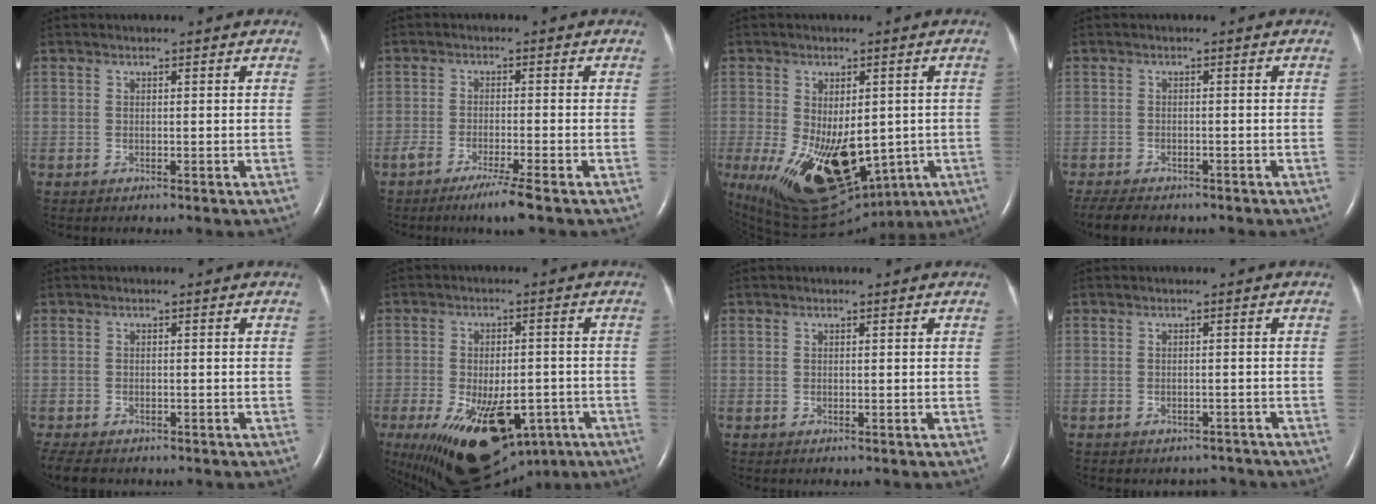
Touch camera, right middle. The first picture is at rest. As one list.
[{"total": 4.8, "force": [-3.3, -0.4, 3.5], "torque": [-0.065, -0.013, -0.061]}, {"total": 22.2, "force": [-7.0, 11.9, 17.4], "torque": [-0.284, -0.031, -0.077]}, {"total": 6.8, "force": [-5.7, 2.1, 3.0], "torque": [-0.054, -0.011, -0.083]}, {"total": 6.4, "force": [-5.1, 2.5, 3.0], "torque": [-0.056, -0.013, -0.075]}, {"total": 20.1, "force": [-9.9, 10.5, 14.0], "torque": [-0.245, -0.019, -0.133]}, {"total": 0.0}, {"total": 3.4, "force": [-3.0, 1.5, 0.2], "torque": [-0.001, 0.005, -0.036]}]